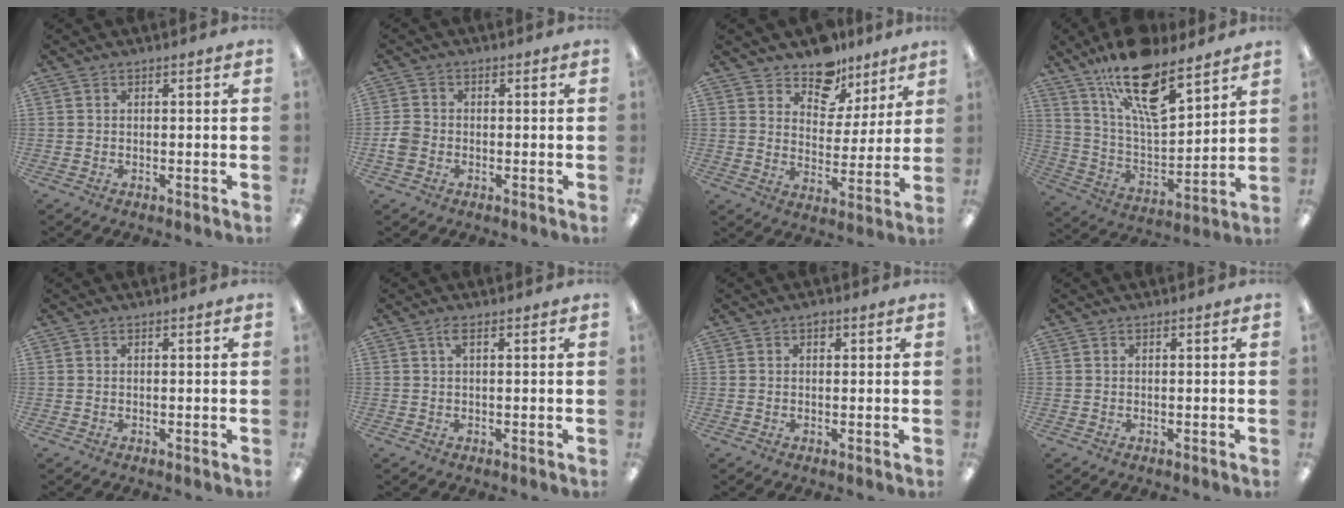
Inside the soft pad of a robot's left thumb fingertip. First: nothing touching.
{"total": 3.5, "force": [-1.1, 2.9, 1.6], "torque": [-0.024, 0.010, -0.019]}
{"total": 10.9, "force": [9.0, 5.9, 2.1], "torque": [-0.038, -0.066, 0.169]}
{"total": 19.7, "force": [13.5, 7.3, 12.3], "torque": [-0.208, -0.079, 0.233]}
{"total": 0.0}
{"total": 2.0, "force": [0.9, 0.5, 1.7], "torque": [-0.031, 0.003, 0.012]}
{"total": 1.2, "force": [0.6, 0.7, 0.7], "torque": [-0.006, 0.000, 0.009]}
{"total": 0.0}